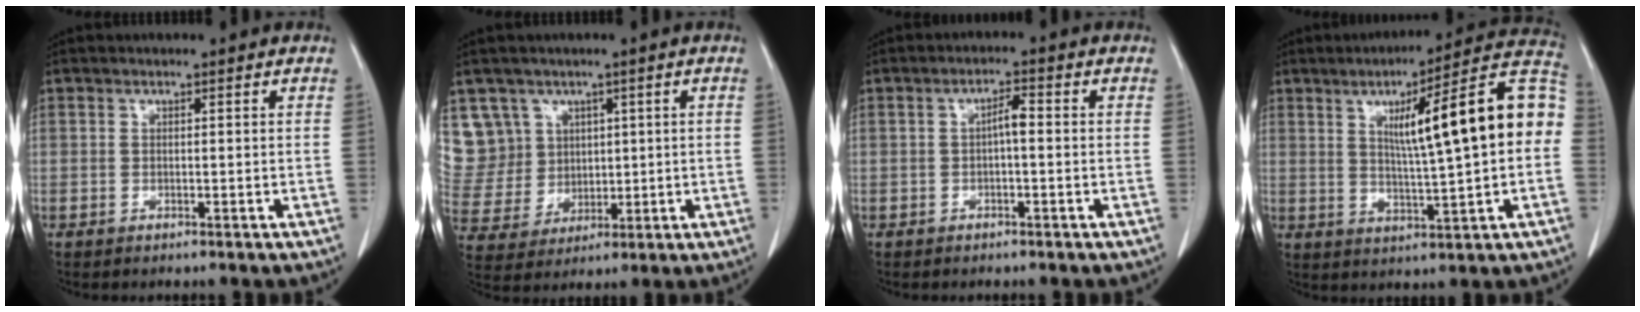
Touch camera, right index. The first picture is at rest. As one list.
[{"total": 9.9, "force": [4.6, 8.8, 0.6], "torque": [-0.030, 0.044, 0.112]}, {"total": 2.5, "force": [-0.1, 0.6, 2.4], "torque": [-0.042, 0.008, -0.001]}, {"total": 17.6, "force": [2.3, 1.4, 17.4], "torque": [-0.242, 0.035, 0.029]}]